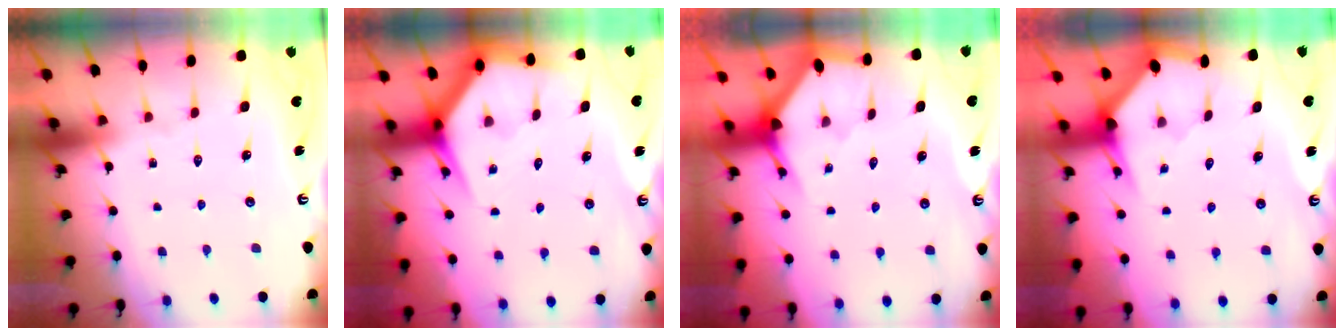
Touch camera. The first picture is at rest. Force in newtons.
{"total": 4.3, "press": 4.3, "slide": 0.3}
{"total": 2.4, "press": 2.4, "slide": 0.2}
{"total": 2.9, "press": 2.9, "slide": 0.2}